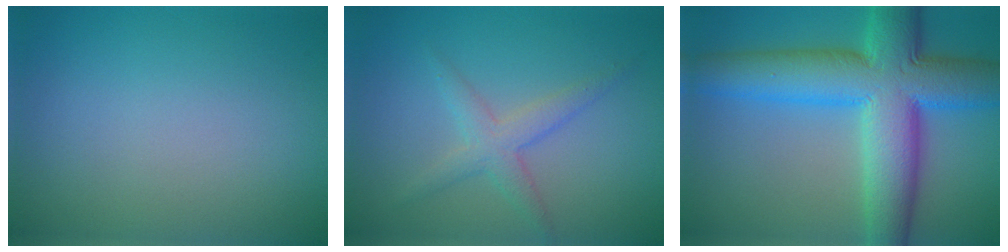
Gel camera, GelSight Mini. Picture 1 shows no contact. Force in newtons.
{"total": 2.5, "press": 2.5, "slide": 0.2}
{"total": 11.5, "press": 11.5, "slide": 0.4}